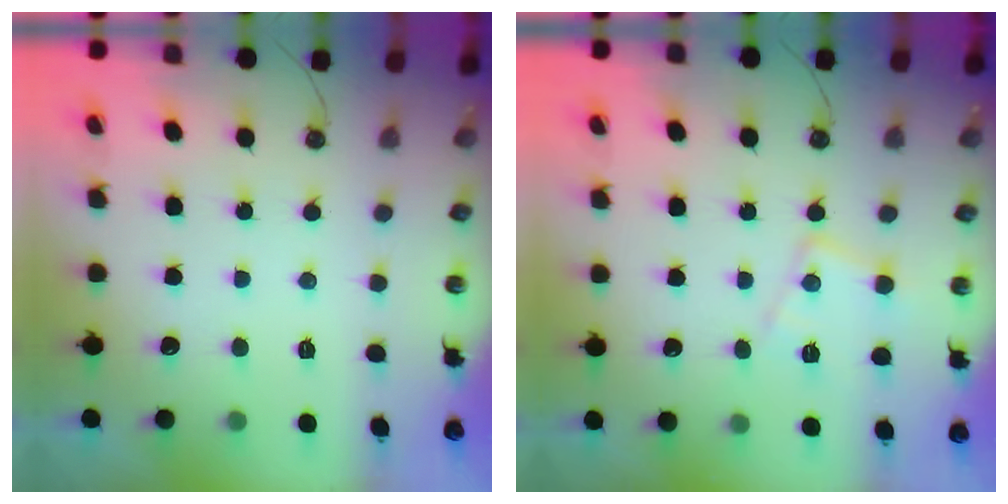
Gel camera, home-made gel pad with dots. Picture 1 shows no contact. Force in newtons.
{"total": 11.6, "press": 11.6, "slide": 0.8}